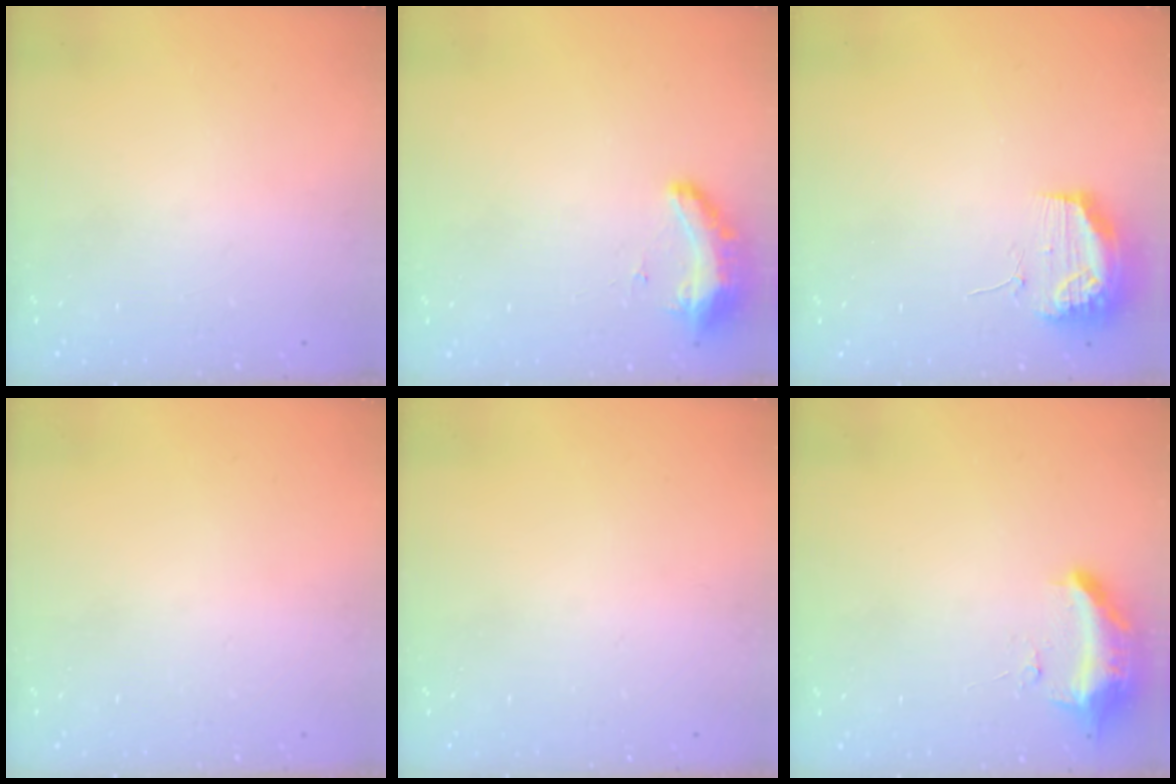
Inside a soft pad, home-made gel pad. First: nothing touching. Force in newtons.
{"total": 9.0, "press": 8.7, "slide": 2.3}
{"total": 13.8, "press": 11.9, "slide": 6.9}
{"total": 0.0}
{"total": 0.0}
{"total": 9.5, "press": 9.4, "slide": 1.8}